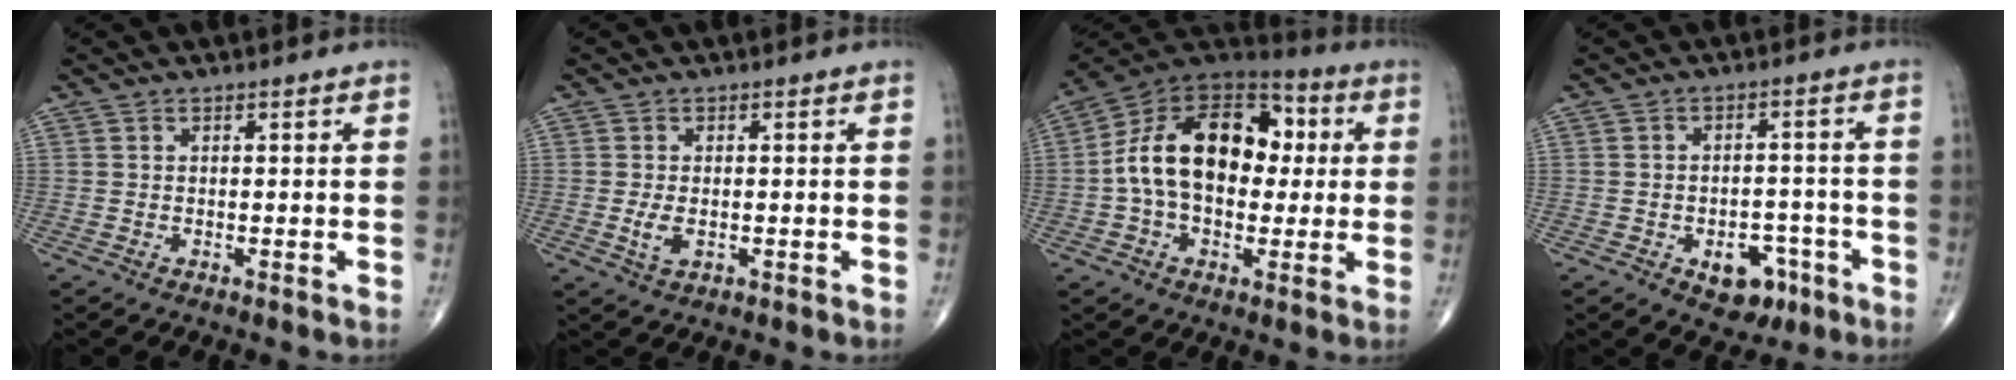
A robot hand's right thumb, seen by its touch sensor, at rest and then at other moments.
{"total": 2.9, "force": [-0.4, 1.6, 2.4], "torque": [-0.051, -0.006, -0.007]}
{"total": 20.0, "force": [1.4, 13.0, 15.1], "torque": [-0.226, 0.039, 0.014]}
{"total": 7.8, "force": [-3.7, 5.1, 4.6], "torque": [-0.028, 0.030, -0.044]}